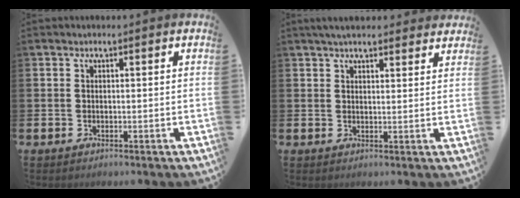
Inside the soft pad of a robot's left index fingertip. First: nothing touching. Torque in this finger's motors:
{"motor_torque": [1.02, -1.11, 0.30, 0.06]}